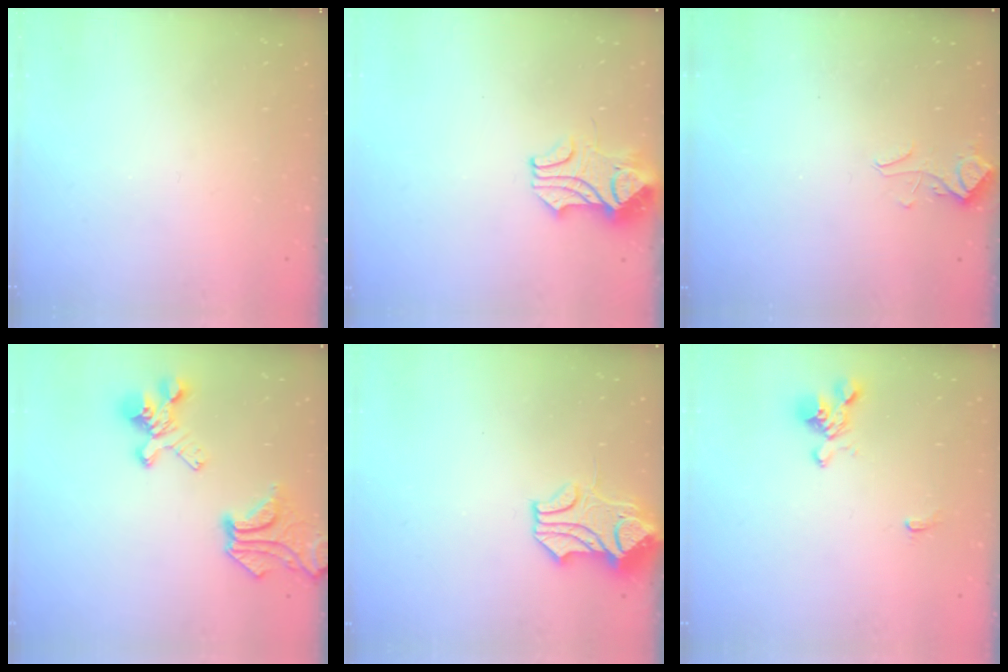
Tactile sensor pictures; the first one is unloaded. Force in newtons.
{"total": 2.4, "press": 2.2, "slide": 1.0}
{"total": 2.5, "press": 2.5, "slide": 0.4}
{"total": 11.4, "press": 11.0, "slide": 2.8}
{"total": 1.6, "press": 1.1, "slide": 1.2}
{"total": 1.3, "press": 0.8, "slide": 1.0}